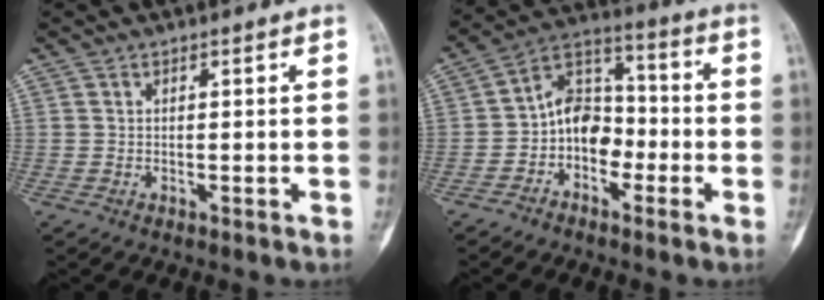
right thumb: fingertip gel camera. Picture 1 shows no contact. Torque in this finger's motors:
{"motor_torque": [0.81, 0.99, 0.77, -0.77, 0.19]}